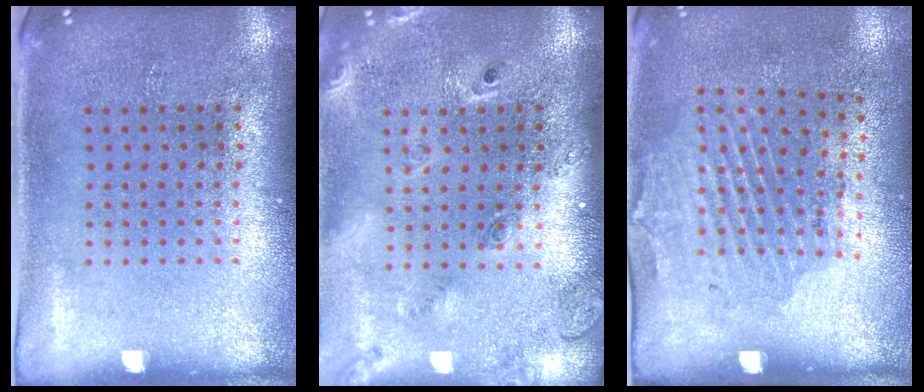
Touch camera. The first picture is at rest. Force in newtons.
{"total": 2.4, "press": 1.7, "slide": 1.6}
{"total": 1.9, "press": 1.2, "slide": 1.5}